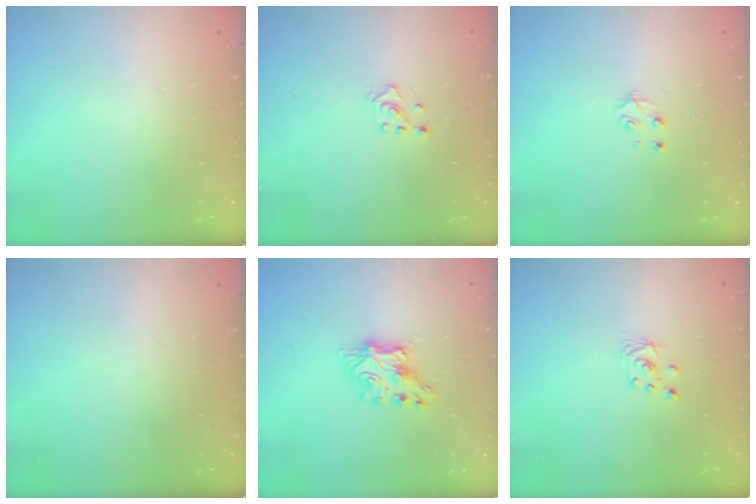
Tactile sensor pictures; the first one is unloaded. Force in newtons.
{"total": 2.4, "press": 2.2, "slide": 0.8}
{"total": 4.5, "press": 4.5, "slide": 0.4}
{"total": 0.0}
{"total": 7.3, "press": 7.2, "slide": 0.6}
{"total": 3.0, "press": 3.0, "slide": 0.2}